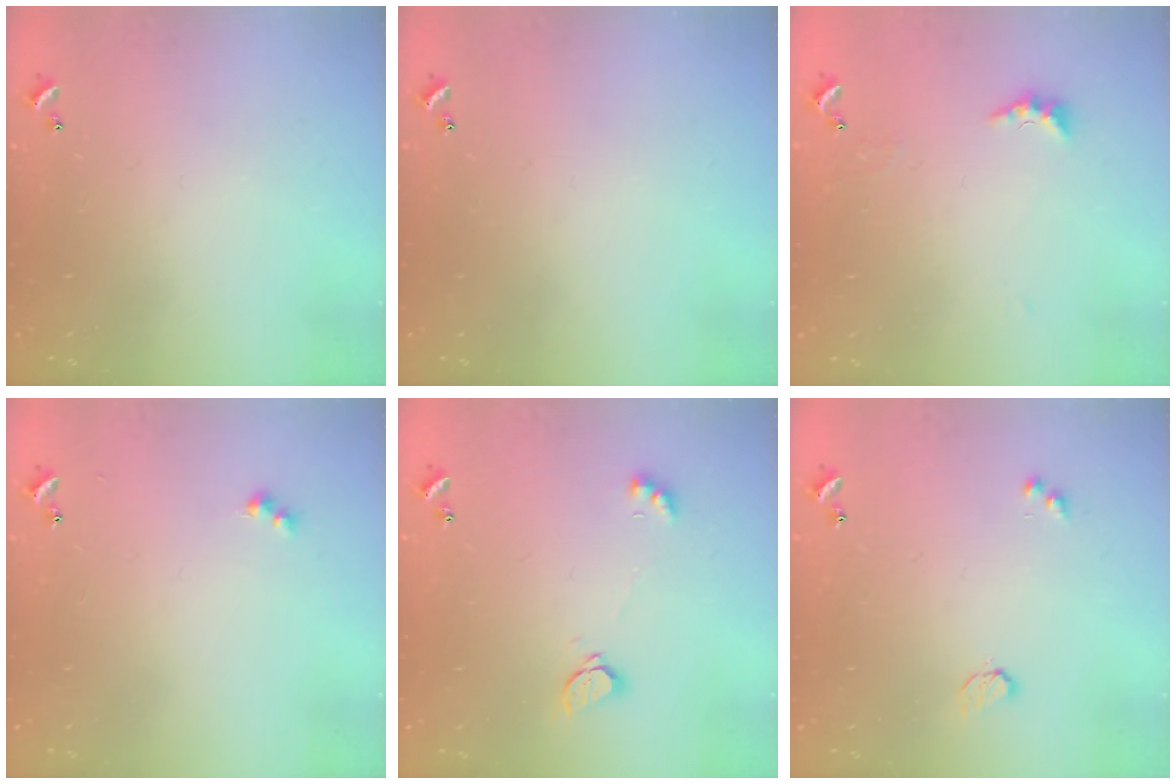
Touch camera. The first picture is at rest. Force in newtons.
{"total": 0.0}
{"total": 2.9, "press": 2.8, "slide": 0.7}
{"total": 2.4, "press": 2.4, "slide": 0.5}
{"total": 2.2, "press": 2.2, "slide": 0.2}
{"total": 3.4, "press": 3.4, "slide": 0.5}